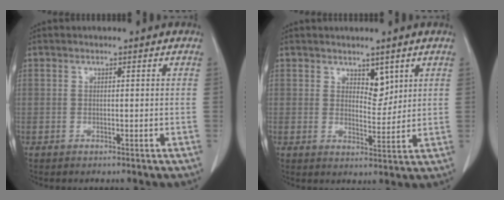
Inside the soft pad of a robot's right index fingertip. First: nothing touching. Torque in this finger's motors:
{"motor_torque": [-0.02, -0.03, 0.02, 0.00]}